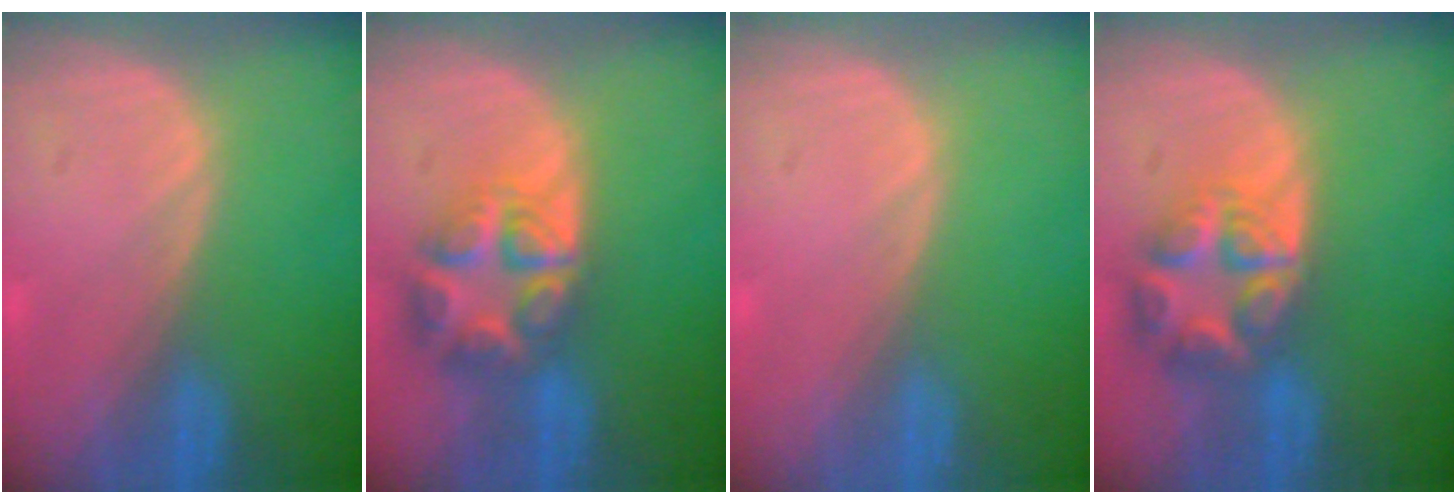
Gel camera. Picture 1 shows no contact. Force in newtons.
{"total": 8.1, "press": 7.0, "slide": 4.0}
{"total": 0.0}
{"total": 7.8, "press": 6.8, "slide": 3.8}